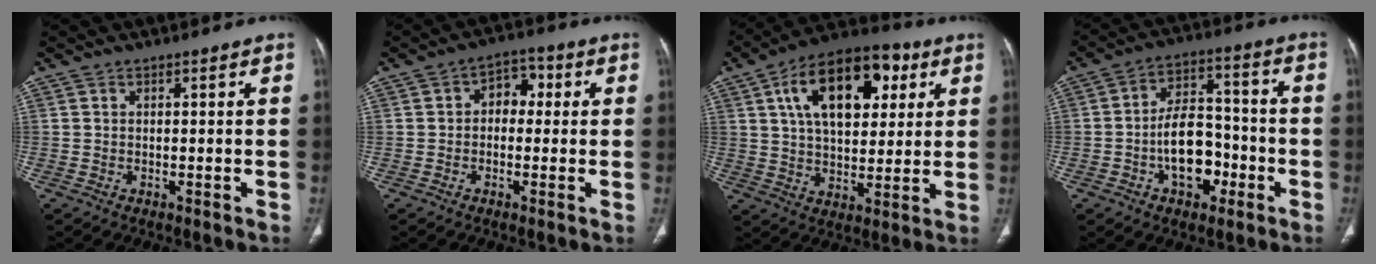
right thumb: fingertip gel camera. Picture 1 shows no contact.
{"total": 5.5, "force": [0.5, 4.0, 3.7], "torque": [-0.023, 0.018, -0.004]}
{"total": 19.3, "force": [6.7, 10.7, 14.5], "torque": [-0.196, 0.000, 0.103]}
{"total": 11.8, "force": [-3.9, 7.5, 8.3], "torque": [-0.104, 0.043, -0.064]}